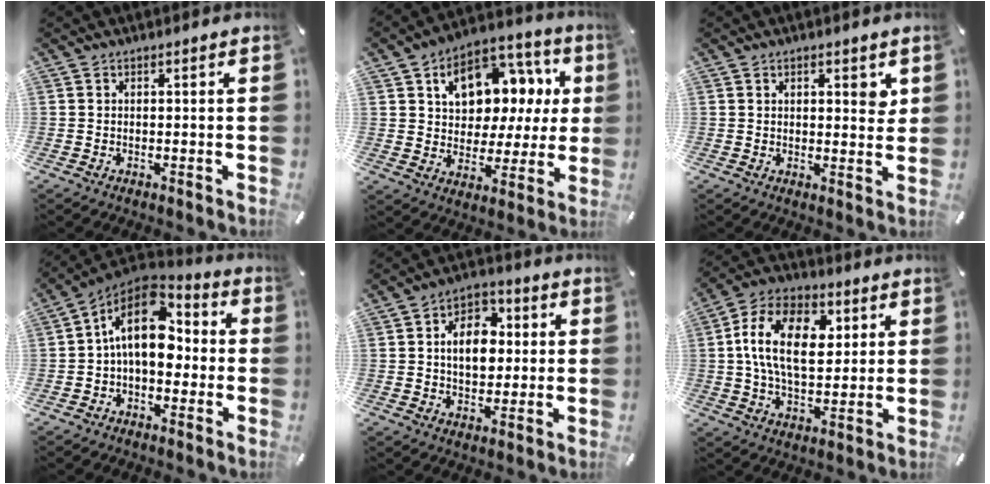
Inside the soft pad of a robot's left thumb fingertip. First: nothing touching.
{"total": 13.2, "force": [5.1, 9.8, 7.2], "torque": [-0.117, -0.023, 0.093]}
{"total": 3.7, "force": [1.9, 1.8, 2.7], "torque": [-0.024, -0.009, 0.025]}
{"total": 14.6, "force": [1.3, 9.4, 11.1], "torque": [-0.200, -0.002, 0.020]}
{"total": 9.8, "force": [0.6, 7.4, 6.4], "torque": [-0.112, 0.006, 0.005]}
{"total": 16.3, "force": [3.4, 10.4, 12.1], "torque": [-0.233, 0.010, 0.059]}